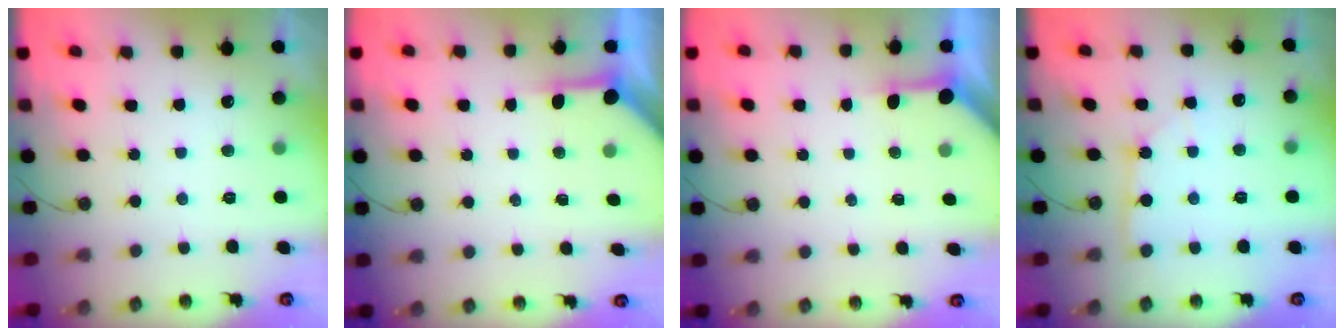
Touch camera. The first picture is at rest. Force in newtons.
{"total": 3.9, "press": 3.9, "slide": 0.4}
{"total": 3.2, "press": 3.2, "slide": 0.3}
{"total": 2.5, "press": 2.5, "slide": 0.3}